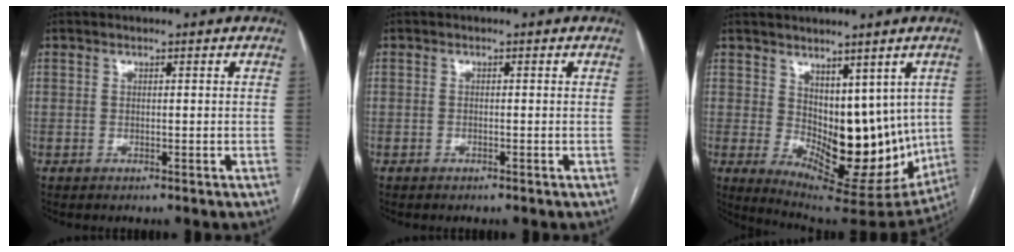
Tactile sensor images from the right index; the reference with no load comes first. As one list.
[{"total": 0.0}, {"total": 14.8, "force": [1.3, 8.0, 12.3], "torque": [-0.167, -0.014, 0.047]}]